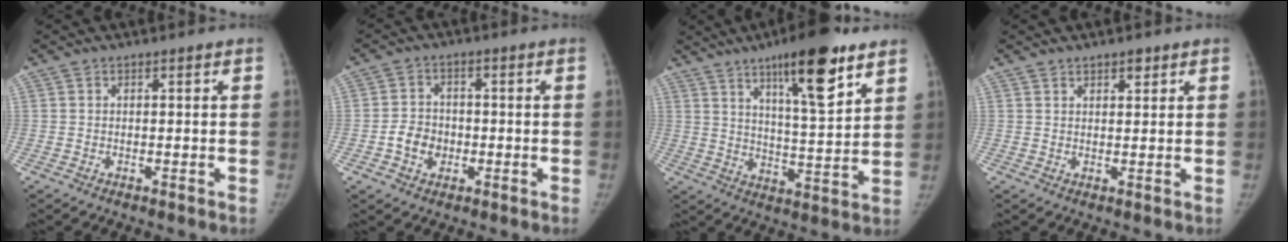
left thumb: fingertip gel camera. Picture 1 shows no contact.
{"total": 5.5, "force": [-1.4, 4.6, 2.7], "torque": [-0.028, 0.014, -0.028]}
{"total": 16.5, "force": [9.7, 3.9, 12.8], "torque": [-0.177, -0.052, 0.153]}
{"total": 2.2, "force": [1.5, 1.0, 1.2], "torque": [-0.008, -0.008, 0.023]}